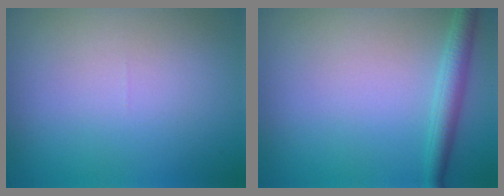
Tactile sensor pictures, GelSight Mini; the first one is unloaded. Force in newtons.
{"total": 2.5, "press": 2.5, "slide": 0.1}